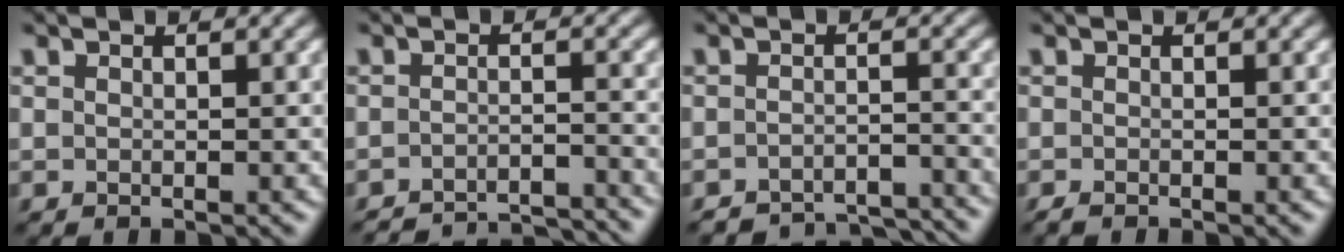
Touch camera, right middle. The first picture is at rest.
{"total": 7.9, "force": [-7.6, 1.3, 2.0], "torque": [-0.020, 0.001, -0.101]}
{"total": 6.0, "force": [-5.8, 1.1, 1.1], "torque": [-0.010, -0.003, -0.075]}
{"total": 0.8, "force": [-0.7, 0.1, 0.4], "torque": [-0.007, -0.005, -0.014]}